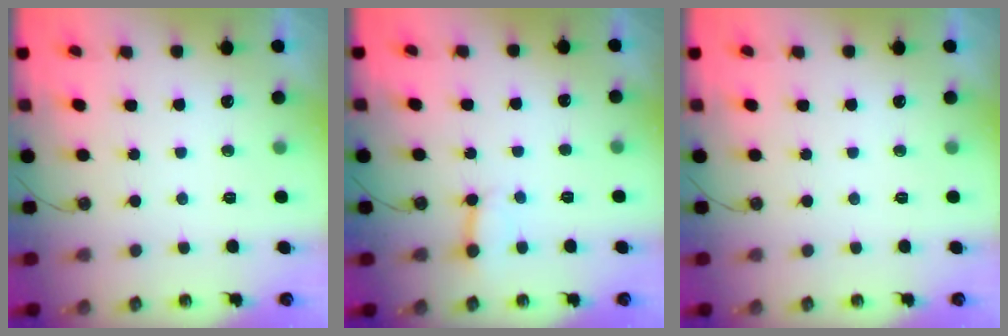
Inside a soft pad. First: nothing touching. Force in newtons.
{"total": 3.9, "press": 3.9, "slide": 0.4}
{"total": 0.0}